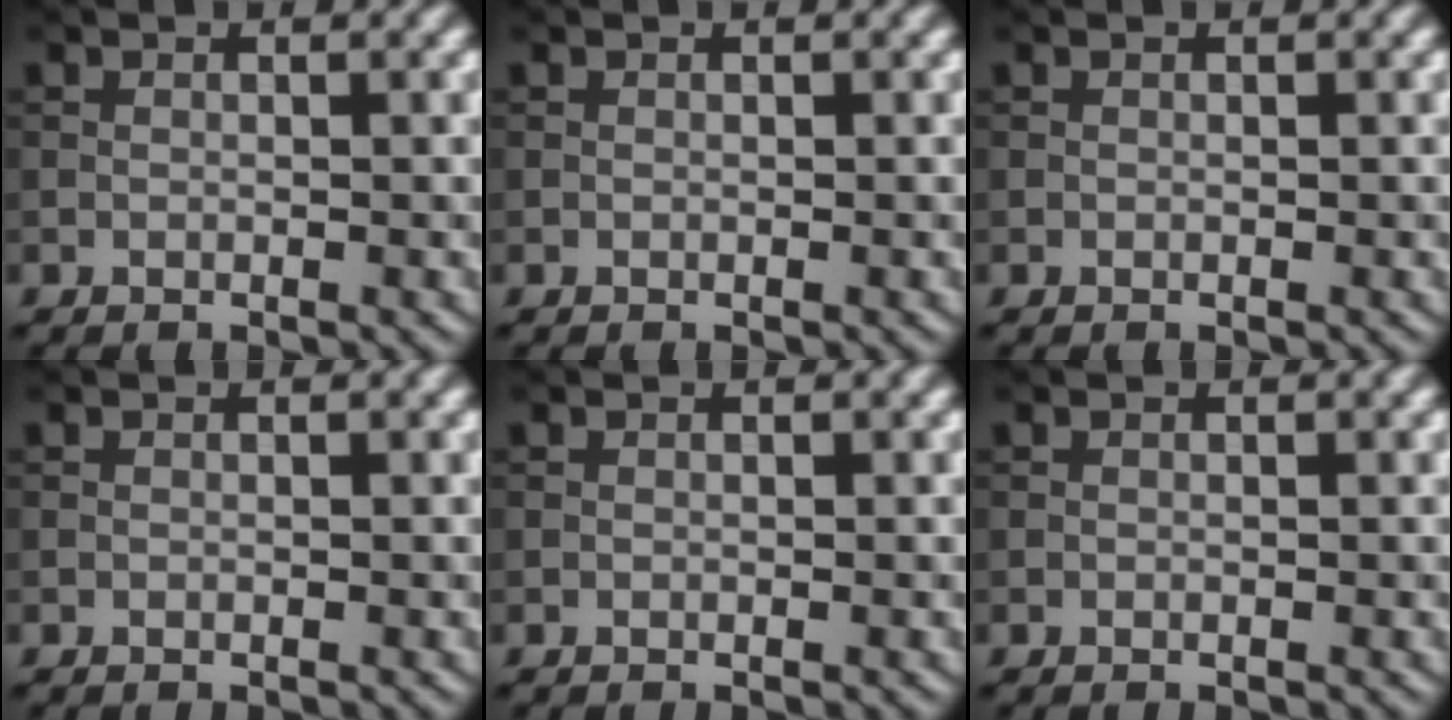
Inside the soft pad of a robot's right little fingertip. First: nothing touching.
{"total": 0.0}
{"total": 0.0}
{"total": 0.0}
{"total": 0.0}
{"total": 0.0}